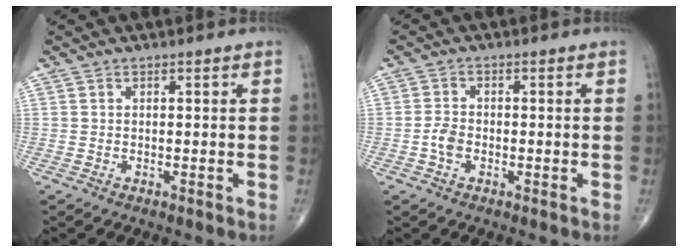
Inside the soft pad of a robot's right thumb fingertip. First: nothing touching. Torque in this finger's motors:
{"motor_torque": [-0.01, 0.28, 0.26, -0.26, 0.00]}